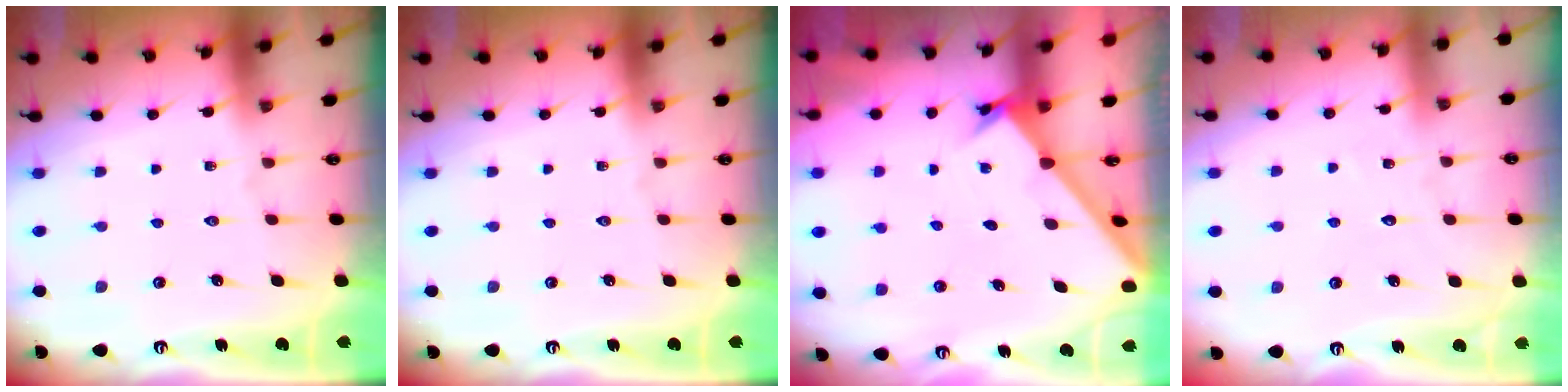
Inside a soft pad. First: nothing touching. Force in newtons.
{"total": 0.0}
{"total": 1.6, "press": 1.6, "slide": 0.1}
{"total": 3.5, "press": 3.5, "slide": 0.3}